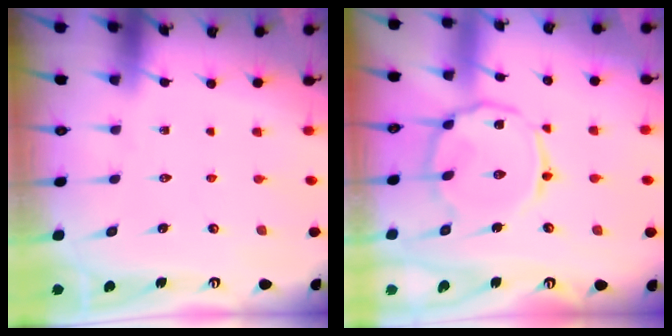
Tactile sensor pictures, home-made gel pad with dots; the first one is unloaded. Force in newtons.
{"total": 11.7, "press": 11.7, "slide": 0.9}